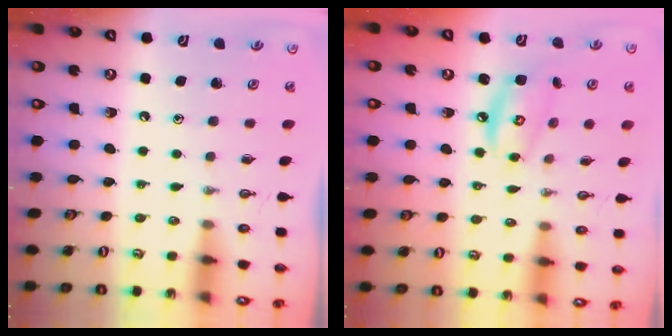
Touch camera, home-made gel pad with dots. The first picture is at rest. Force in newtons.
{"total": 7.8, "press": 7.8, "slide": 0.7}